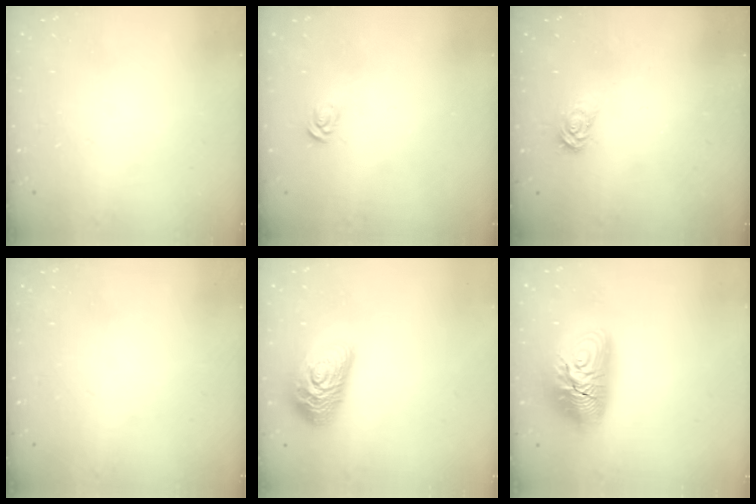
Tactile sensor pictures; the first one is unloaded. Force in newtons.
{"total": 3.7, "press": 3.7, "slide": 0.3}
{"total": 3.0, "press": 2.9, "slide": 0.3}
{"total": 0.0}
{"total": 17.1, "press": 17.1, "slide": 1.1}
{"total": 14.8, "press": 14.7, "slide": 1.5}